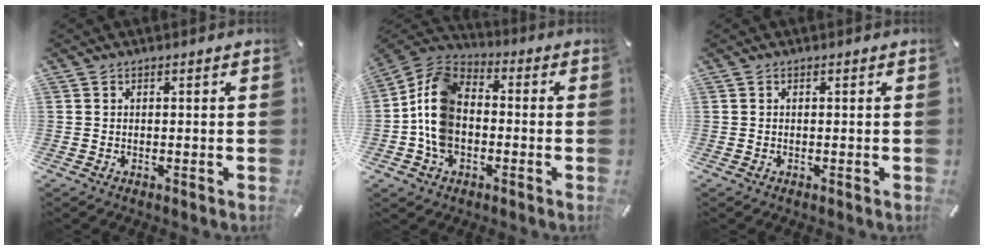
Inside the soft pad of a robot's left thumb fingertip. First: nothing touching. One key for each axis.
{"total": 11.6, "fx": -2.7, "fy": 8.7, "fz": 7.2, "tx": -0.171, "ty": 0.020, "tz": -0.051}
{"total": 0.0}